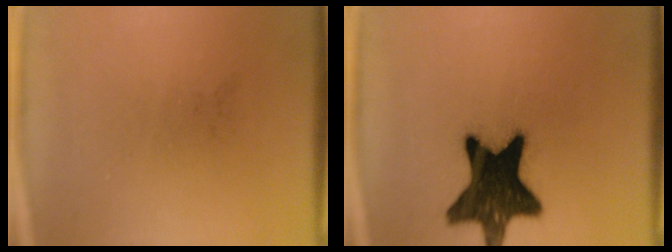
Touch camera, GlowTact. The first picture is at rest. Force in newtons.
{"total": 17.6}